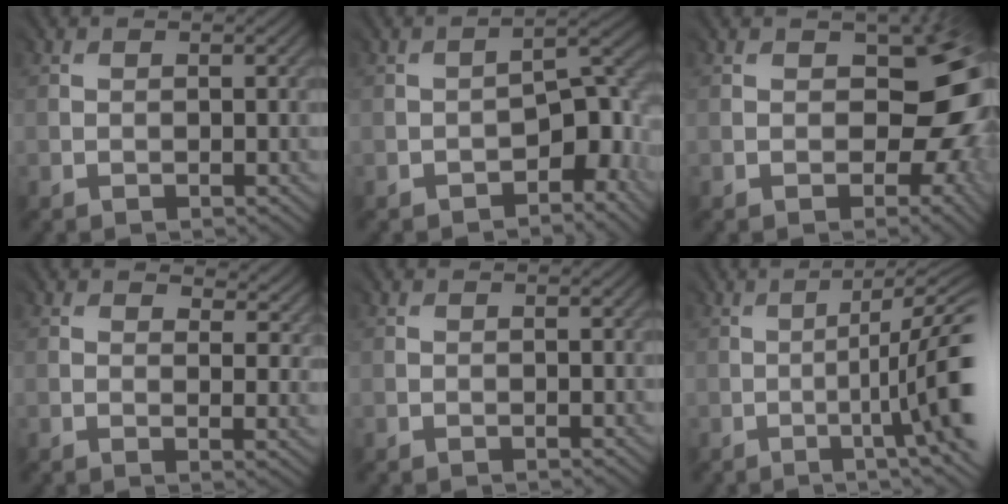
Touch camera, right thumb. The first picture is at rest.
{"total": 4.7, "force": [-3.2, 1.7, 3.0], "torque": [-0.036, 0.005, -0.051]}
{"total": 10.3, "force": [-0.8, 6.9, 7.6], "torque": [-0.069, -0.008, -0.007]}
{"total": 5.5, "force": [2.6, 2.6, 4.1], "torque": [-0.059, -0.005, 0.043]}
{"total": 0.0}
{"total": 12.4, "force": [-1.9, 3.2, 11.8], "torque": [-0.157, -0.009, -0.015]}